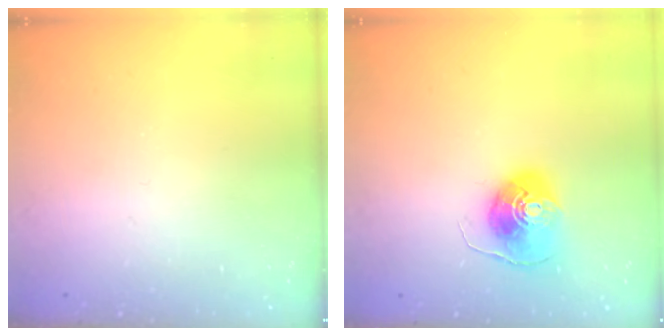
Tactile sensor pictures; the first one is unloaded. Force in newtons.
{"total": 8.9, "press": 8.9, "slide": 0.8}